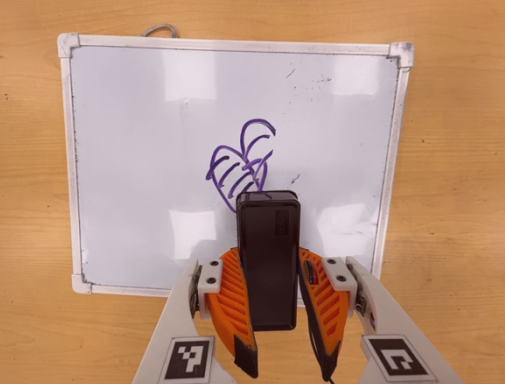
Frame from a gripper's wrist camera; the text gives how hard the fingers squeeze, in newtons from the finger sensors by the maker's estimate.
{"total": 8.0, "left": 6.2, "right": 9.8}